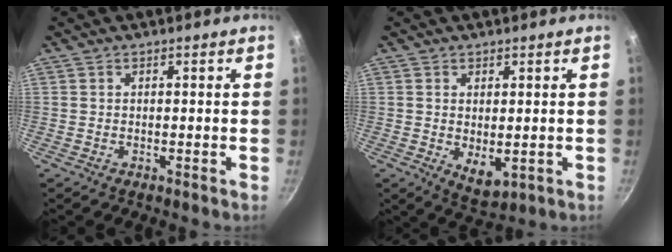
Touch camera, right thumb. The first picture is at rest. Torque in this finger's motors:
{"motor_torque": [-0.31, 0.48, -0.02, 0.00, 0.00]}